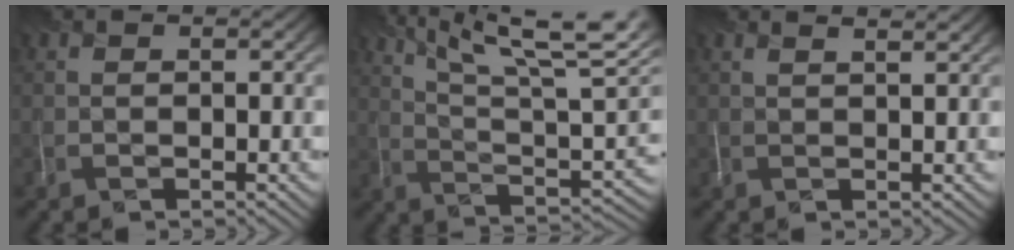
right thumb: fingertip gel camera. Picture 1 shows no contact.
{"total": 15.9, "force": [9.4, 4.1, 12.2], "torque": [-0.210, 0.013, 0.153]}
{"total": 2.5, "force": [1.8, 0.7, 1.6], "torque": [-0.016, 0.009, 0.011]}